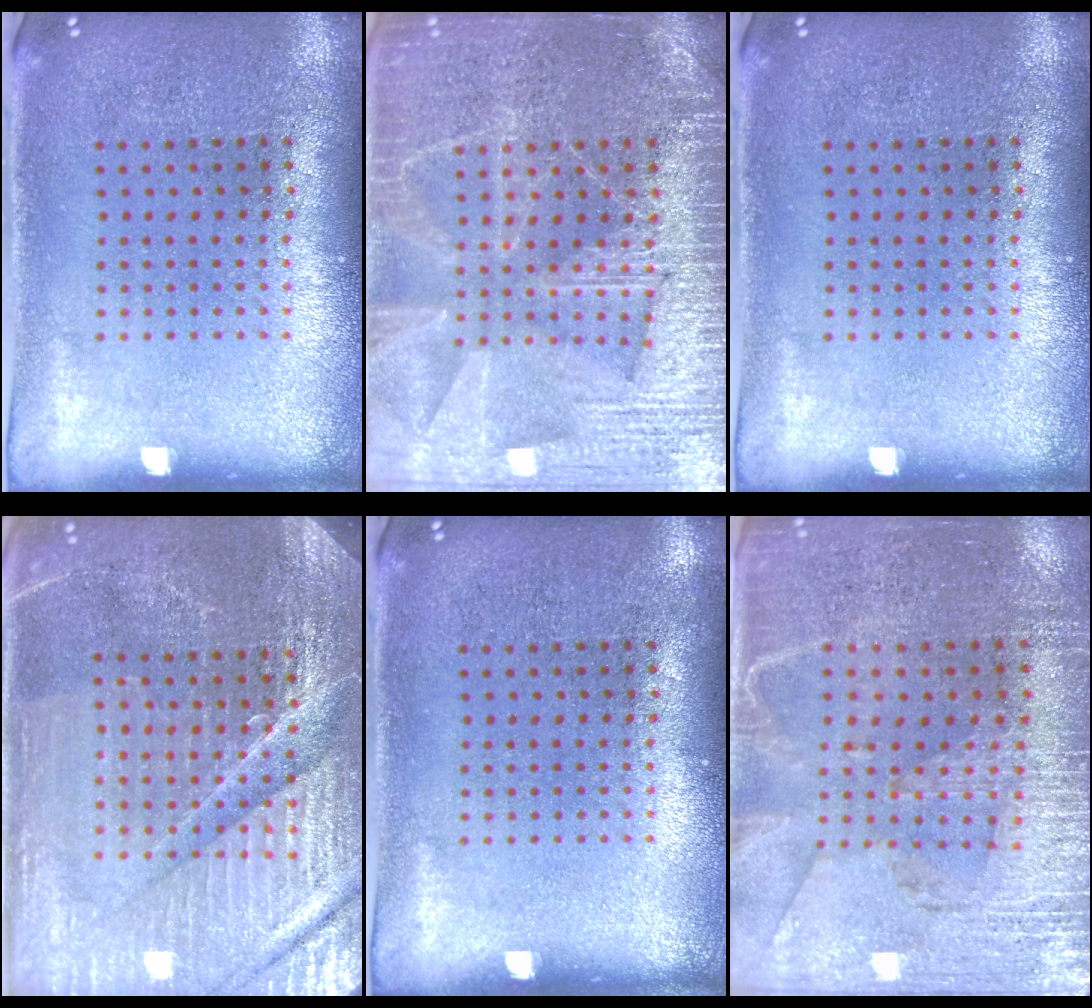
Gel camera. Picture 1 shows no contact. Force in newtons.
{"total": 6.5, "press": 6.5, "slide": 0.8}
{"total": 0.0}
{"total": 5.3, "press": 4.9, "slide": 2.0}
{"total": 0.0}
{"total": 3.2, "press": 2.9, "slide": 1.4}